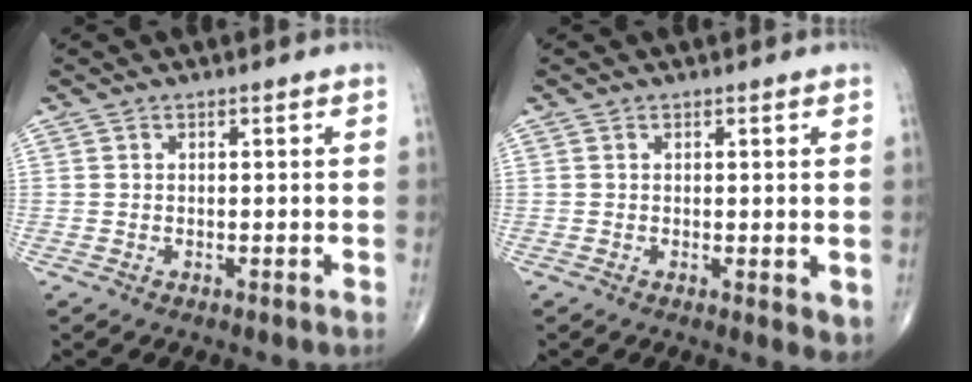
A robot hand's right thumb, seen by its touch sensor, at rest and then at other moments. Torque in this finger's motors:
{"motor_torque": [-0.38, 0.03, -0.12, -0.11, -0.03]}